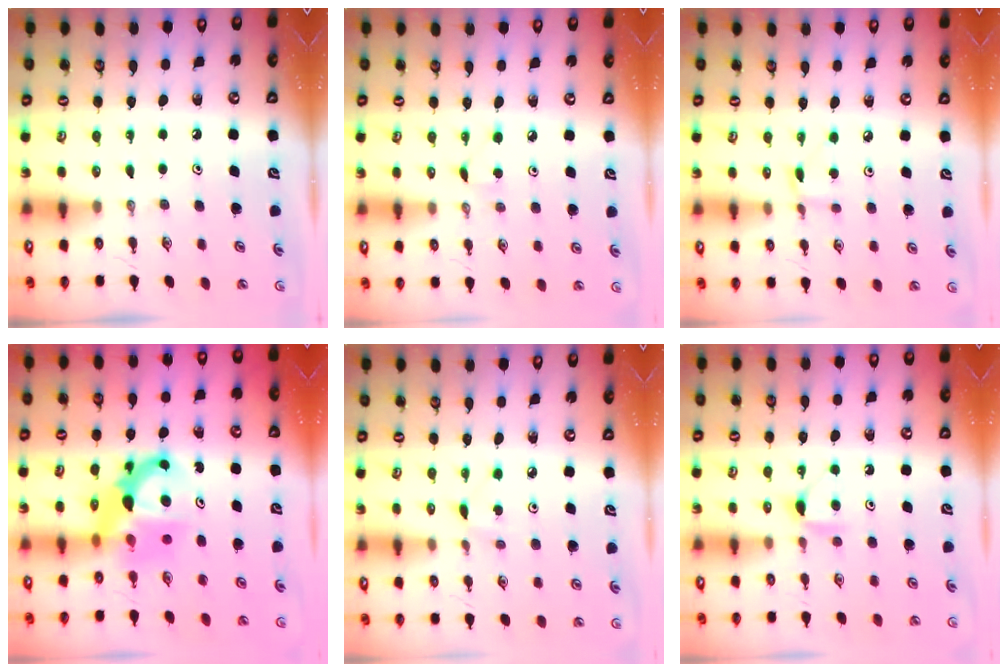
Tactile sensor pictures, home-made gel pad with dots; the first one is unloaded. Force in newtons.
{"total": 2.9, "press": 2.8, "slide": 0.3}
{"total": 2.0, "press": 2.0, "slide": 0.1}
{"total": 7.5, "press": 7.5, "slide": 0.6}
{"total": 2.5, "press": 2.5, "slide": 0.3}
{"total": 6.0, "press": 6.0, "slide": 0.8}